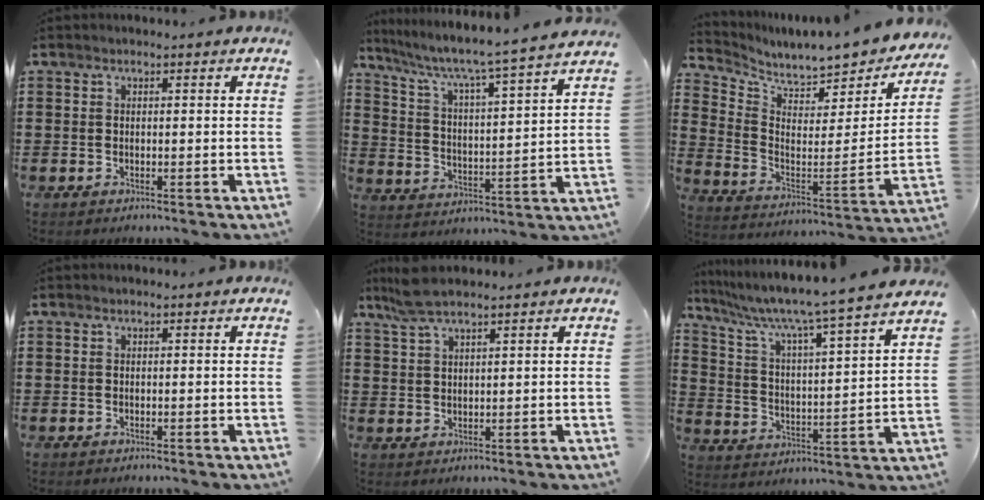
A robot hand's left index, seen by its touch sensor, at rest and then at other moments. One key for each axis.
{"total": 4.9, "fx": 4.2, "fy": -0.3, "fz": 2.6, "tx": -0.072, "ty": -0.041, "tz": 0.057}
{"total": 4.8, "fx": 4.6, "fy": 0.6, "fz": 1.3, "tx": -0.046, "ty": -0.059, "tz": 0.072}
{"total": 0.0}
{"total": 4.4, "fx": 3.4, "fy": 0.8, "fz": 2.7, "tx": -0.061, "ty": 0.003, "tz": 0.063}
{"total": 7.0, "fx": 6.1, "fy": -1.0, "fz": 3.4, "tx": -0.094, "ty": -0.058, "tz": 0.090}